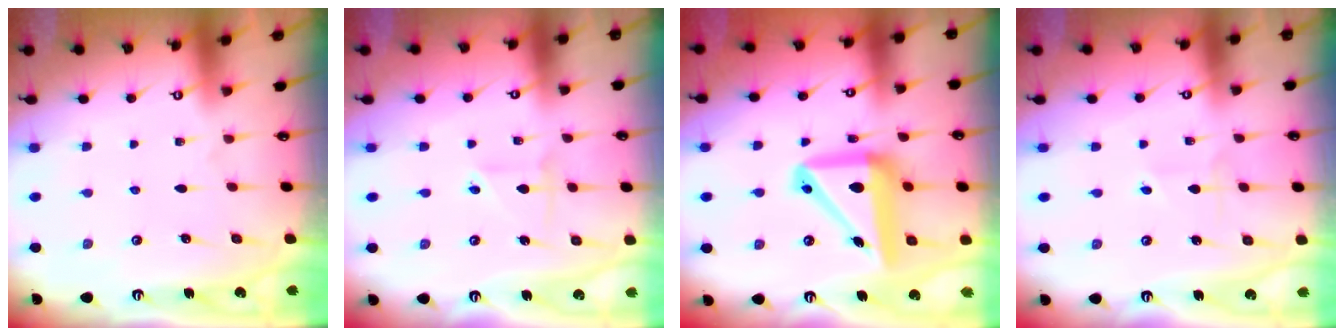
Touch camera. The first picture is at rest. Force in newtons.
{"total": 2.5, "press": 2.3, "slide": 0.8}
{"total": 14.9, "press": 14.8, "slide": 2.0}
{"total": 2.8, "press": 2.8, "slide": 0.3}